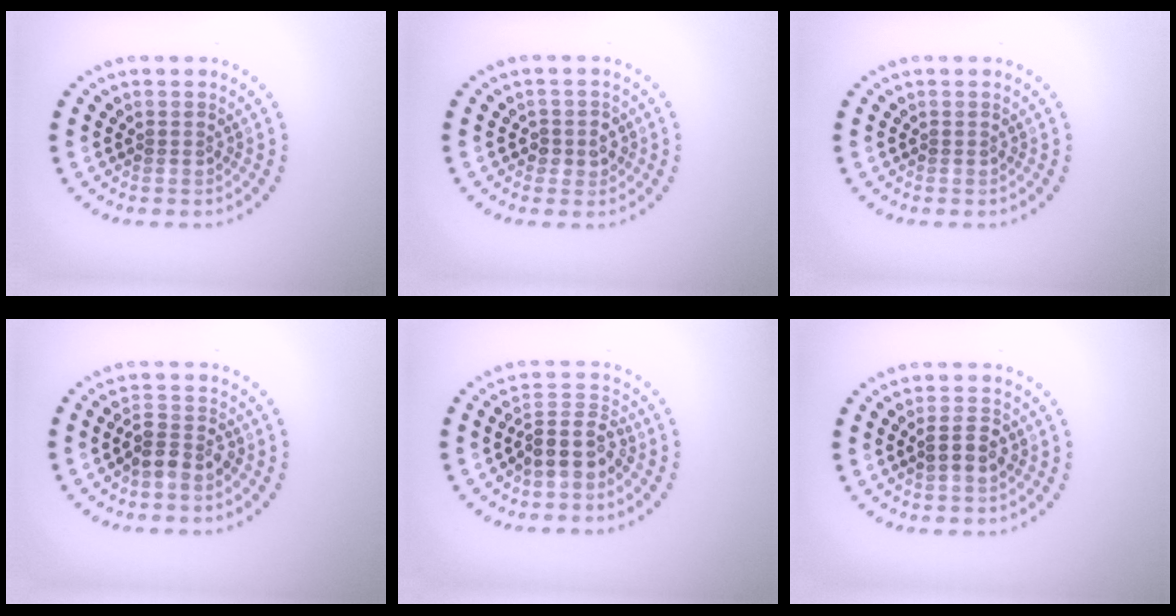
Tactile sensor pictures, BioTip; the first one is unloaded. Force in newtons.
{"total": 1.8, "press": 1.7, "slide": 0.6}
{"total": 0.0}
{"total": 2.6, "press": 2.4, "slide": 1.0}
{"total": 3.4, "press": 2.8, "slide": 2.0}
{"total": 2.4, "press": 2.3, "slide": 0.4}